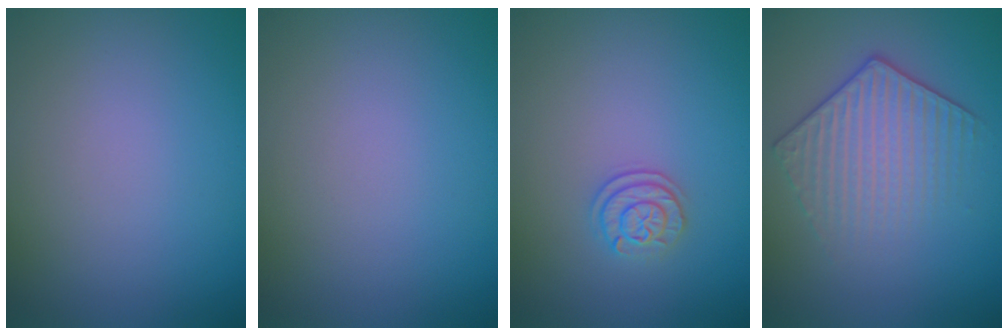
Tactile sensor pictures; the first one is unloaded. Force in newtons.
{"total": 0.0}
{"total": 2.0, "press": 1.8, "slide": 0.9}
{"total": 3.9, "press": 3.4, "slide": 1.8}